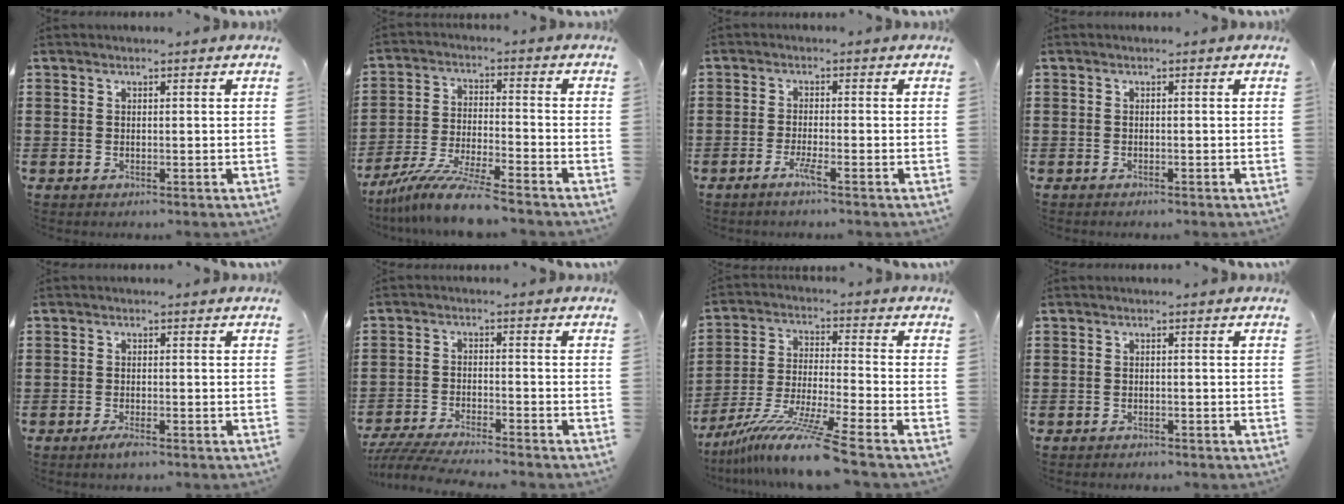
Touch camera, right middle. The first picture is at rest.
{"total": 9.3, "force": [-8.2, 0.0, 4.4], "torque": [-0.085, 0.000, -0.158]}
{"total": 2.5, "force": [-1.6, 0.0, 1.9], "torque": [-0.047, -0.007, -0.034]}
{"total": 0.6, "force": [-0.6, 0.1, 0.0], "torque": [-0.002, 0.000, -0.012]}
{"total": 1.6, "force": [-1.2, 0.3, 1.1], "torque": [-0.019, -0.003, -0.021]}
{"total": 4.6, "force": [-4.4, 0.1, 1.4], "torque": [-0.045, -0.013, -0.092]}
{"total": 12.0, "force": [-9.8, -0.3, 7.0], "torque": [-0.134, -0.001, -0.188]}
{"total": 1.1, "force": [-1.0, 0.3, -0.1], "torque": [-0.002, 0.003, -0.023]}